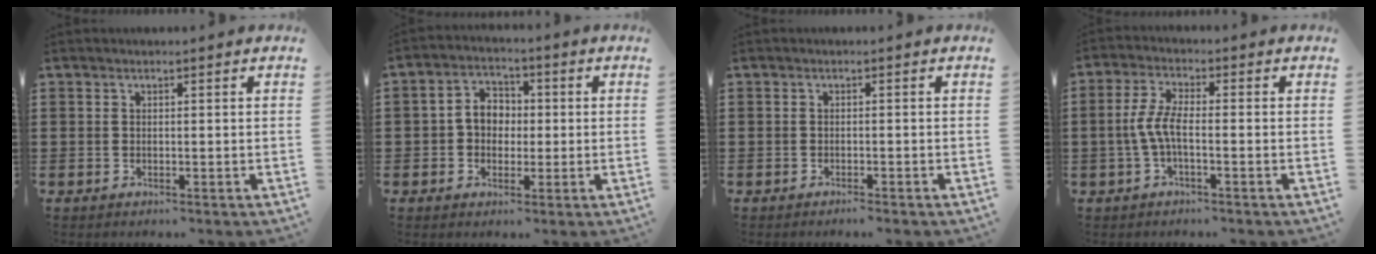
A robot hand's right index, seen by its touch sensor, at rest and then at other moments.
{"total": 4.7, "force": [-0.3, 3.8, 2.6], "torque": [-0.062, 0.012, -0.009]}
{"total": 0.8, "force": [-0.7, 0.0, 0.3], "torque": [-0.007, -0.003, -0.014]}
{"total": 4.7, "force": [-1.3, 1.4, 4.4], "torque": [-0.113, -0.008, -0.035]}